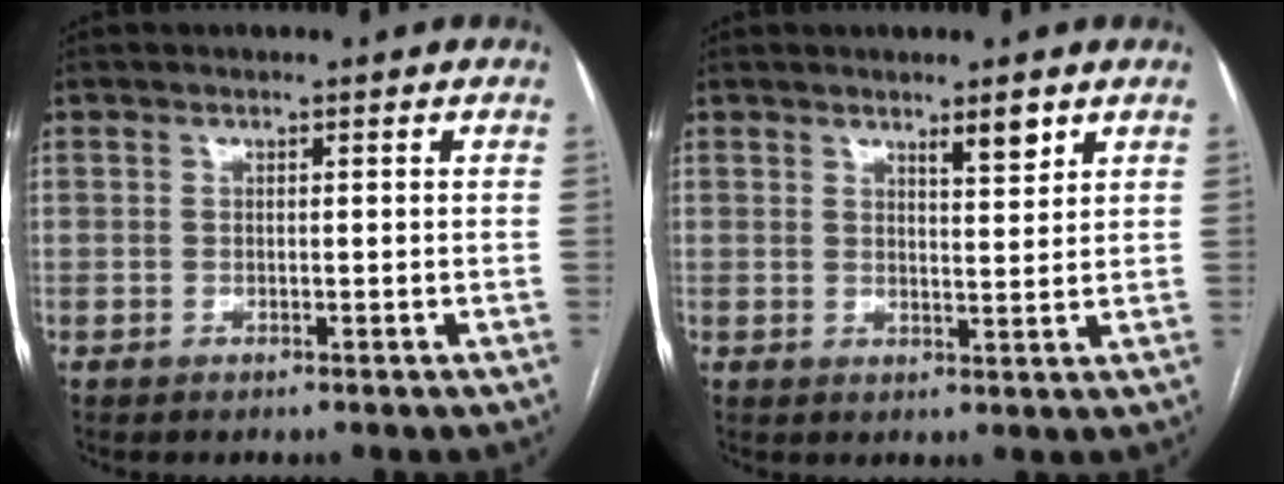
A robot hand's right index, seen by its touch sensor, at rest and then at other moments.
{"total": 3.1, "force": [2.2, 0.4, 2.1], "torque": [-0.035, -0.004, 0.037]}